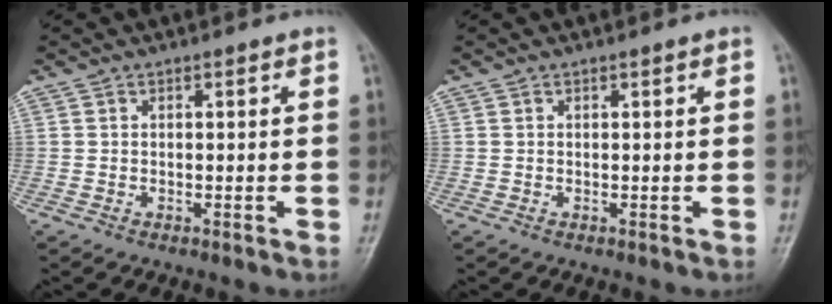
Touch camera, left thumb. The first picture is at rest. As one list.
[{"total": 0.0}]